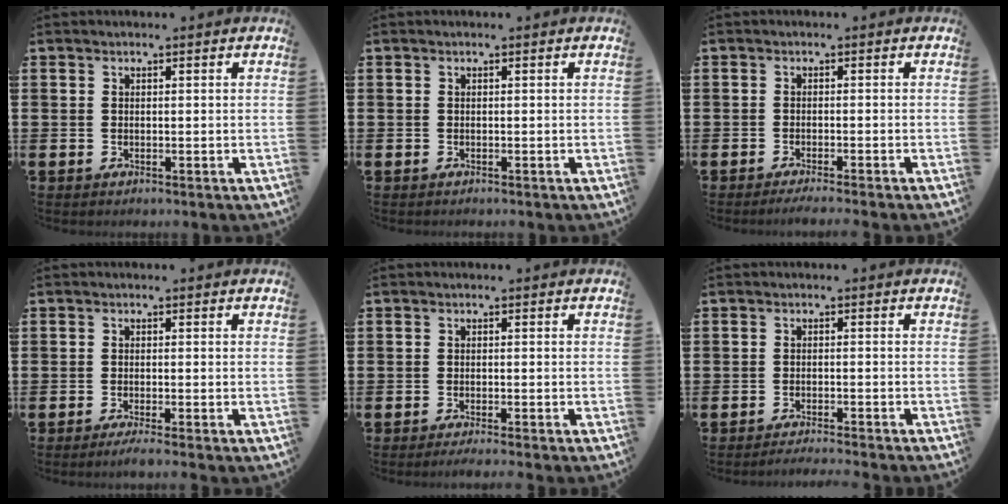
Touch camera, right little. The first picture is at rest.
{"total": 0.0}
{"total": 1.1, "force": [-0.9, -0.2, 0.5], "torque": [-0.007, 0.000, -0.019]}
{"total": 1.3, "force": [-0.8, 0.0, 1.0], "torque": [-0.015, -0.001, -0.016]}
{"total": 0.9, "force": [-0.8, -0.2, 0.5], "torque": [-0.006, -0.001, -0.016]}
{"total": 1.5, "force": [-1.4, -0.3, 0.3], "torque": [-0.003, 0.002, -0.028]}